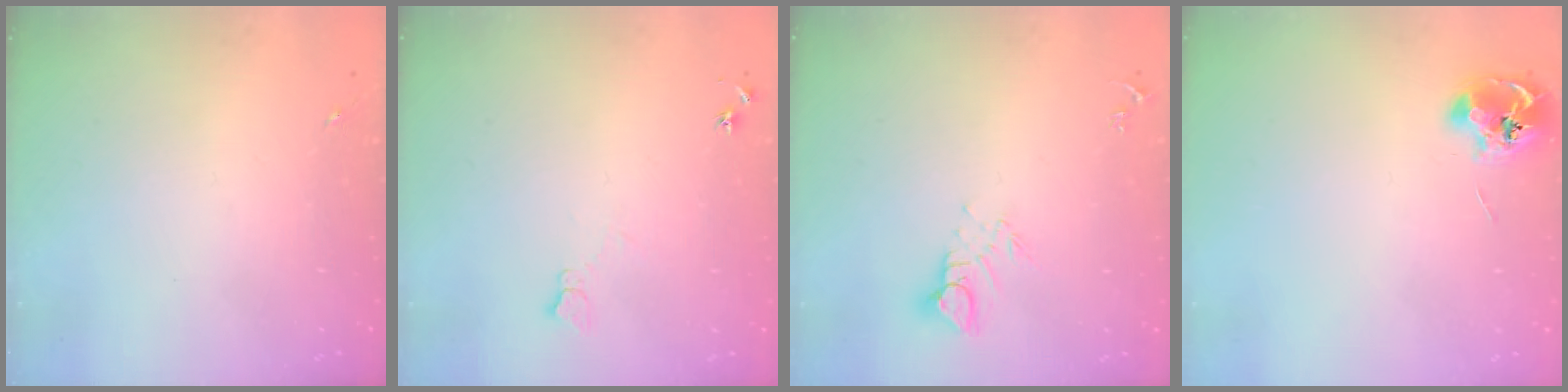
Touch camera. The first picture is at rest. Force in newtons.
{"total": 6.2, "press": 6.1, "slide": 0.8}
{"total": 5.2, "press": 5.2, "slide": 0.4}
{"total": 9.0, "press": 8.9, "slide": 0.8}